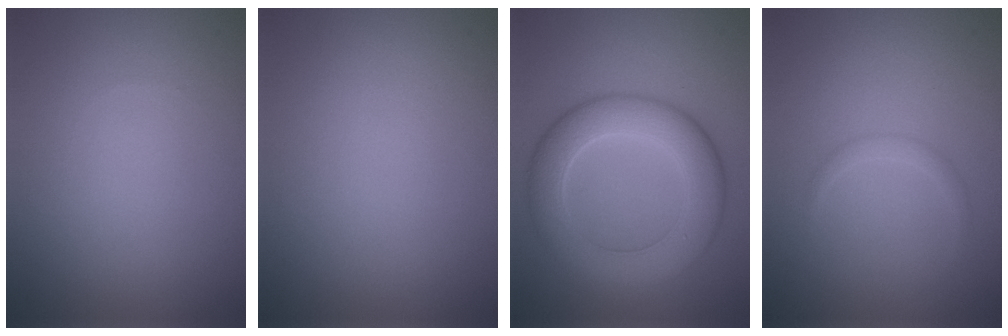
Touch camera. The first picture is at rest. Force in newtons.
{"total": 0.0}
{"total": 7.4, "press": 7.3, "slide": 0.5}
{"total": 0.9, "press": 0.9, "slide": 0.0}